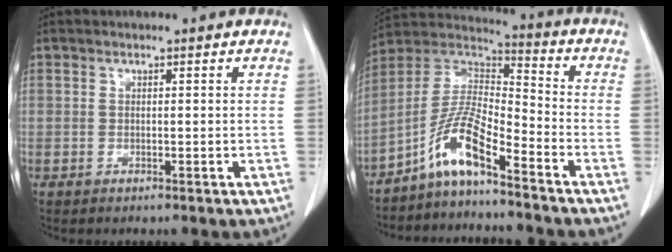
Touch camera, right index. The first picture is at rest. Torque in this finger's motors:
{"motor_torque": [1.08, -1.06, 0.30, 0.15]}